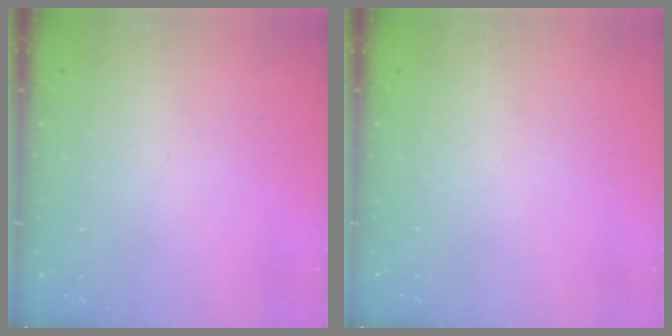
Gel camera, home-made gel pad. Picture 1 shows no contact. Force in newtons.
{"total": 0.0}